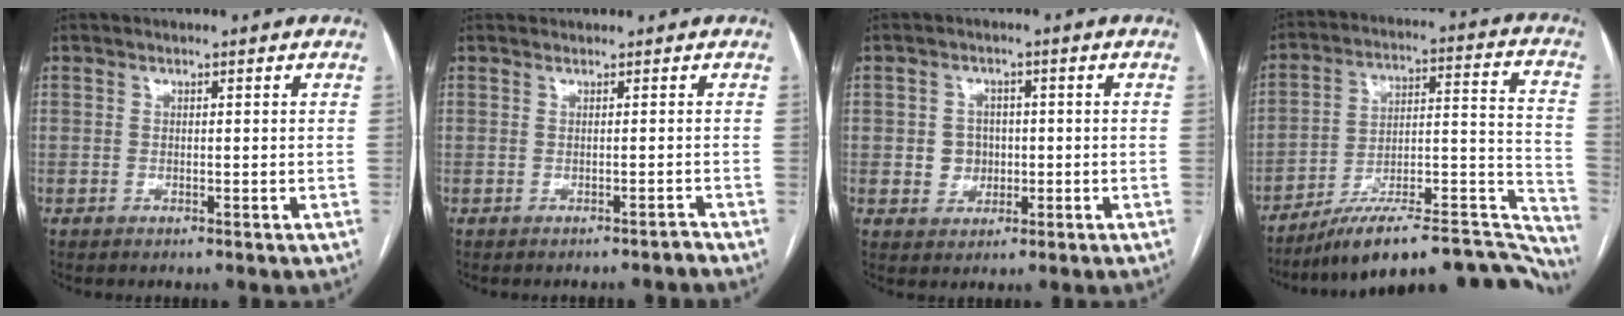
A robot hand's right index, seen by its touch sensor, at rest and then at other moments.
{"total": 0.6, "force": [-0.5, 0.3, 0.2], "torque": [-0.005, 0.010, -0.004]}
{"total": 3.6, "force": [-0.3, 3.4, 1.0], "torque": [-0.010, 0.009, 0.002]}
{"total": 28.5, "force": [-25.1, 5.1, 12.4], "torque": [-0.091, 0.040, -0.352]}